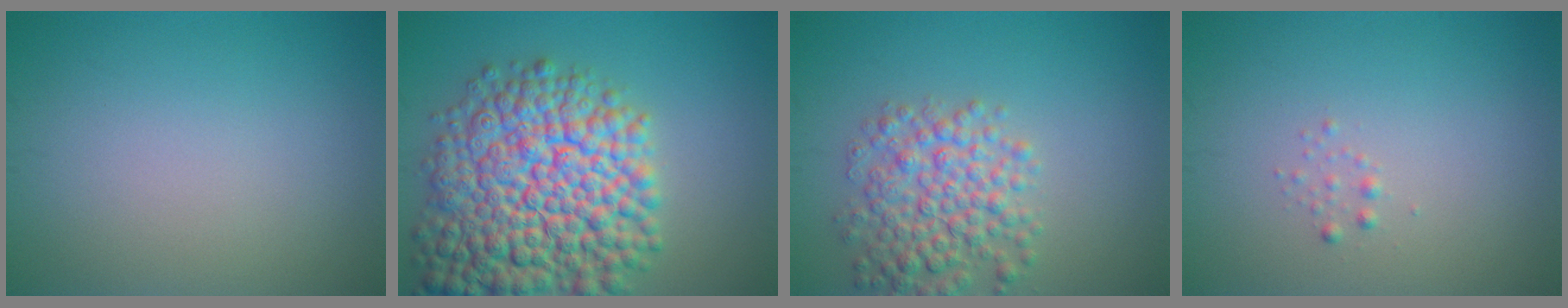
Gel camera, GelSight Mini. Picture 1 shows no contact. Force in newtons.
{"total": 13.7, "press": 13.7, "slide": 0.6}
{"total": 5.2, "press": 5.2, "slide": 0.1}
{"total": 0.6, "press": 0.6, "slide": 0.1}